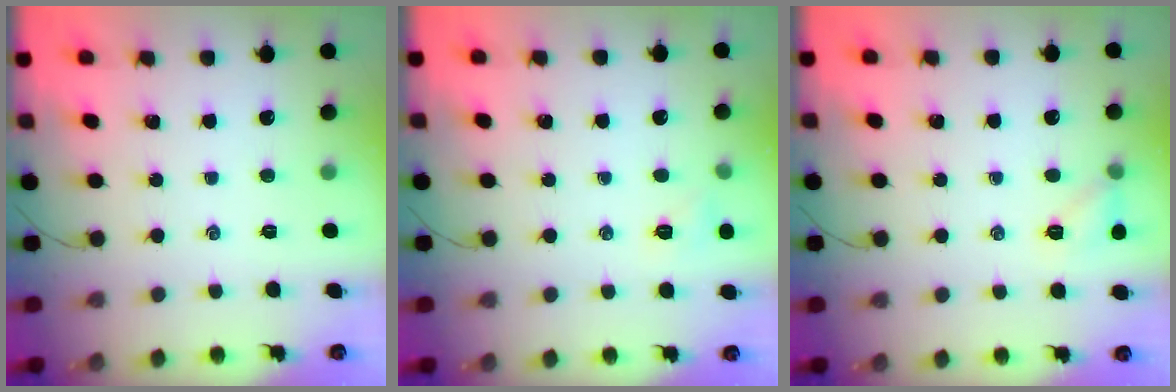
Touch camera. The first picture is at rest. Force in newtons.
{"total": 6.1, "press": 6.1, "slide": 1.1}
{"total": 7.4, "press": 7.3, "slide": 1.4}